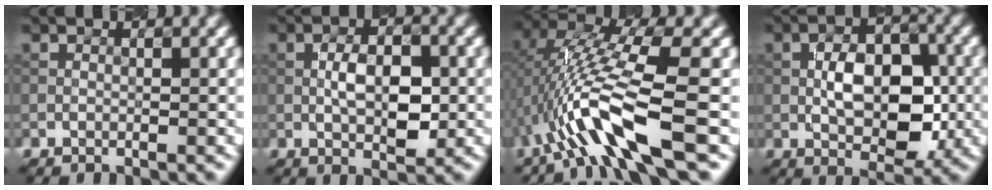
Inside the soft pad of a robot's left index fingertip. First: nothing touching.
{"total": 4.2, "force": [-0.1, 1.8, 3.8], "torque": [-0.071, 0.001, -0.002]}
{"total": 9.0, "force": [-2.4, 1.7, 8.5], "torque": [-0.164, 0.011, -0.046]}
{"total": 6.5, "force": [-0.4, 3.5, 5.5], "torque": [-0.089, 0.002, -0.008]}